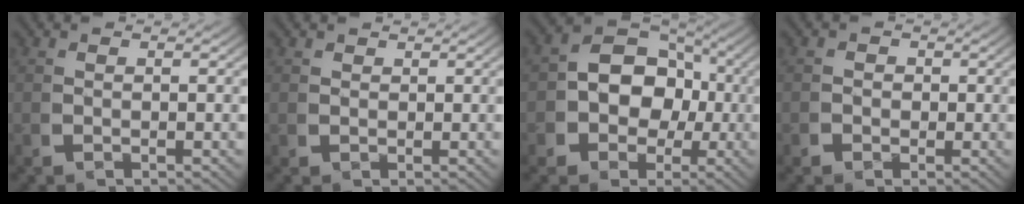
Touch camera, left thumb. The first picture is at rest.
{"total": 0.9, "force": [0.3, 0.4, -0.7], "torque": [0.010, -0.006, 0.007]}
{"total": 8.7, "force": [0.0, 7.1, 4.9], "torque": [-0.080, -0.024, 0.008]}
{"total": 1.1, "force": [-0.2, 1.0, -0.4], "torque": [0.015, -0.008, -0.006]}